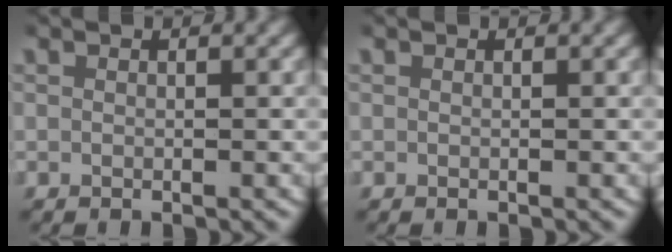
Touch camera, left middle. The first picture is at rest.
{"total": 0.0}